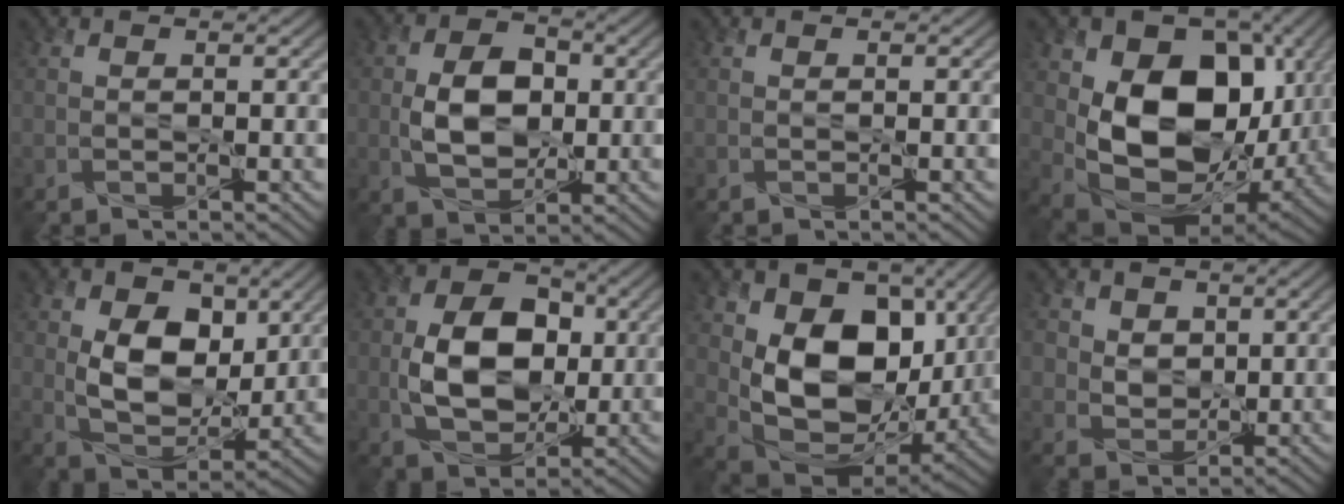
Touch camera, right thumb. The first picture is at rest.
{"total": 7.4, "force": [-0.3, 4.9, 5.5], "torque": [-0.110, 0.002, -0.006]}
{"total": 0.0}
{"total": 16.3, "force": [1.4, 11.5, 11.4], "torque": [-0.205, -0.025, 0.037]}
{"total": 10.0, "force": [2.0, 6.5, 7.3], "torque": [-0.152, -0.008, 0.033]}
{"total": 10.3, "force": [-0.2, 7.0, 7.5], "torque": [-0.150, 0.007, -0.004]}
{"total": 15.1, "force": [2.3, 10.4, 10.7], "torque": [-0.200, -0.022, 0.056]}
{"total": 4.9, "force": [1.9, 4.1, 2.0], "torque": [-0.084, -0.007, 0.041]}